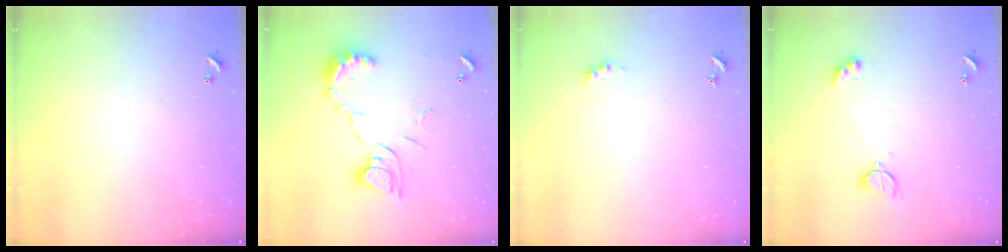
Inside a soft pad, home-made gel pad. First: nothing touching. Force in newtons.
{"total": 11.6, "press": 11.5, "slide": 1.0}
{"total": 0.8, "press": 0.7, "slide": 0.4}
{"total": 2.3, "press": 2.3, "slide": 0.5}